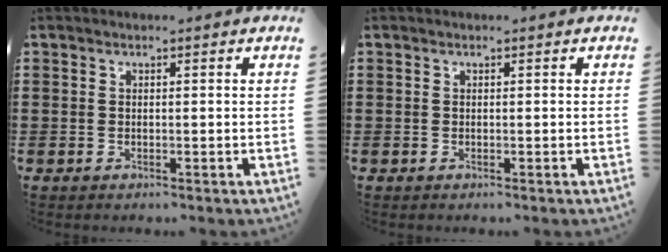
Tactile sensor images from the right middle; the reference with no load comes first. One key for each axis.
{"total": 0.0}